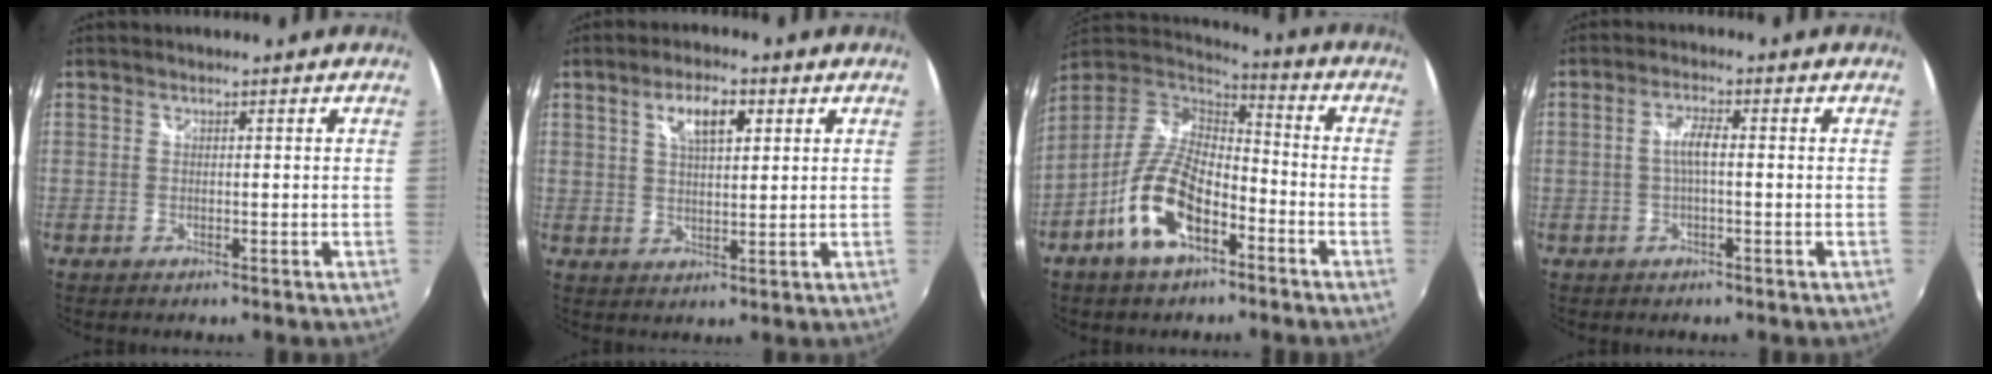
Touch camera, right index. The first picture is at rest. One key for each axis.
{"total": 6.7, "fx": 2.8, "fy": 2.6, "fz": 5.5, "tx": -0.094, "ty": 0.011, "tz": 0.049}
{"total": 14.6, "fx": -7.2, "fy": 6.9, "fz": 10.6, "tx": -0.220, "ty": -0.002, "tz": -0.132}
{"total": 3.2, "fx": -0.2, "fy": 0.6, "fz": 3.2, "tx": -0.062, "ty": 0.005, "tz": -0.003}